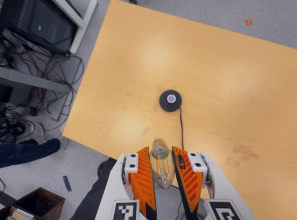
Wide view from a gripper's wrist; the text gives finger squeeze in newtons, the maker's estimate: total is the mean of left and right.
{"total": 13.2, "left": 13.5, "right": 12.9}